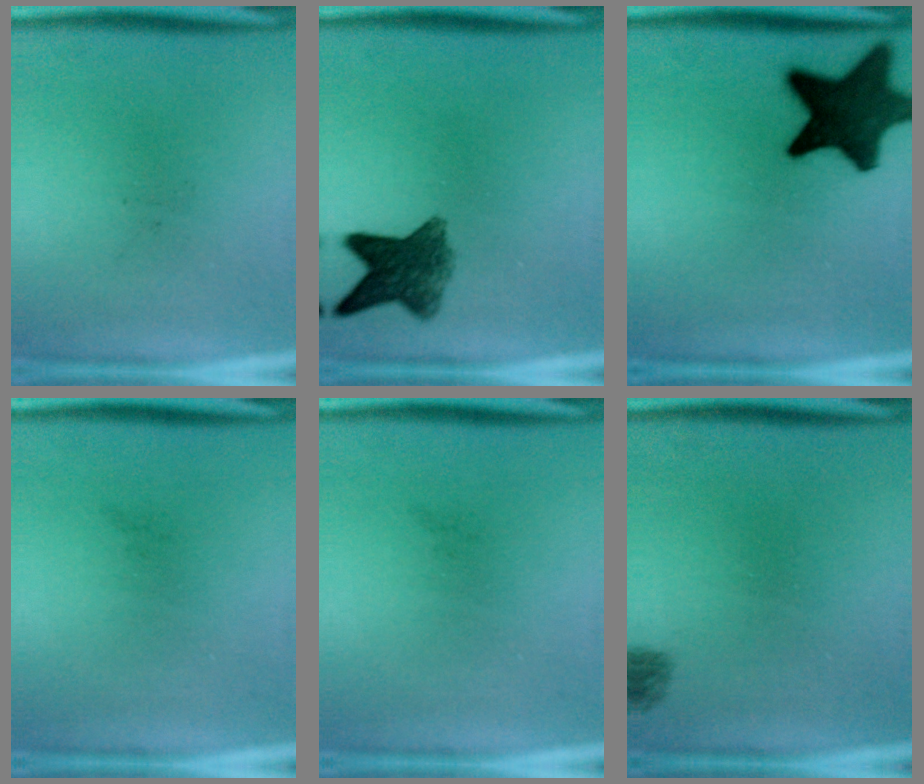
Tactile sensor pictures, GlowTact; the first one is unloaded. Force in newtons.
{"total": 7.4}
{"total": 15.6}
{"total": 0.0}
{"total": 0.0}
{"total": 1.4}